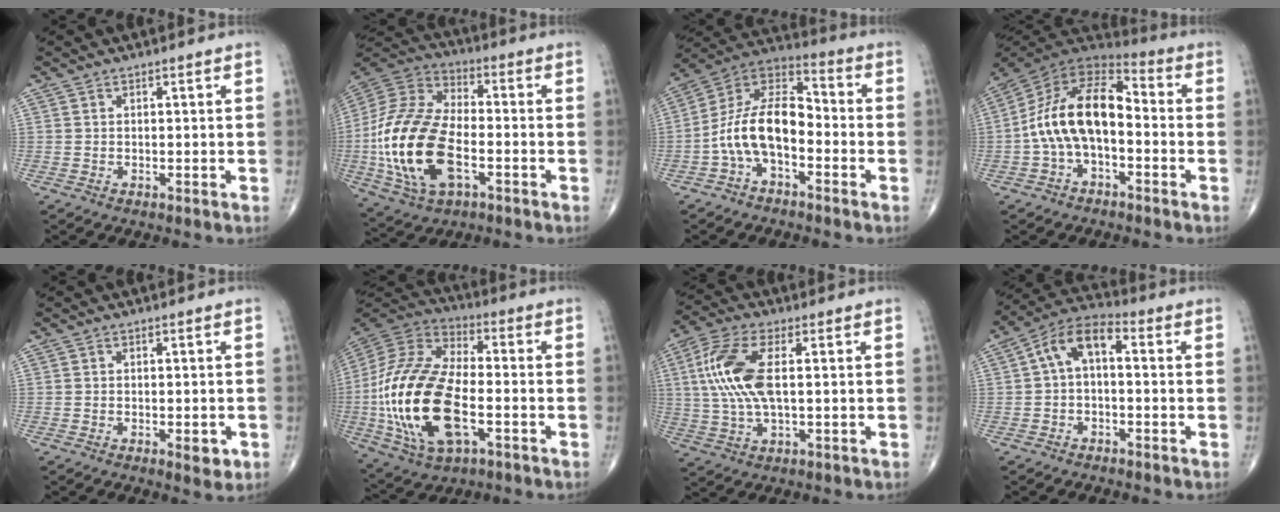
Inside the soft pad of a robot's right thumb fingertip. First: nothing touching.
{"total": 22.4, "force": [-5.0, 12.1, 18.2], "torque": [-0.382, 0.014, -0.090]}
{"total": 13.3, "force": [-3.6, 7.2, 10.6], "torque": [-0.189, 0.062, -0.078]}
{"total": 15.6, "force": [-2.0, 8.7, 12.8], "torque": [-0.222, 0.053, -0.047]}
{"total": 3.0, "force": [-1.0, 1.3, 2.5], "torque": [-0.025, -0.002, -0.011]}
{"total": 25.4, "force": [-5.1, 12.8, 21.4], "torque": [-0.454, 0.007, -0.089]}
{"total": 12.1, "force": [1.7, 5.0, 10.9], "torque": [-0.254, 0.009, 0.033]}
{"total": 8.4, "force": [0.5, 4.4, 7.1], "torque": [-0.120, 0.035, -0.005]}